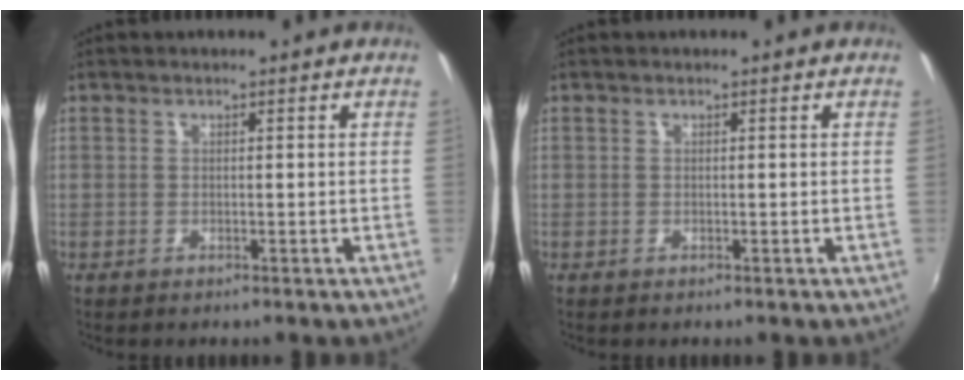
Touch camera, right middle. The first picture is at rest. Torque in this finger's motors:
{"motor_torque": [0.07, -0.02, 0.00, 0.00]}